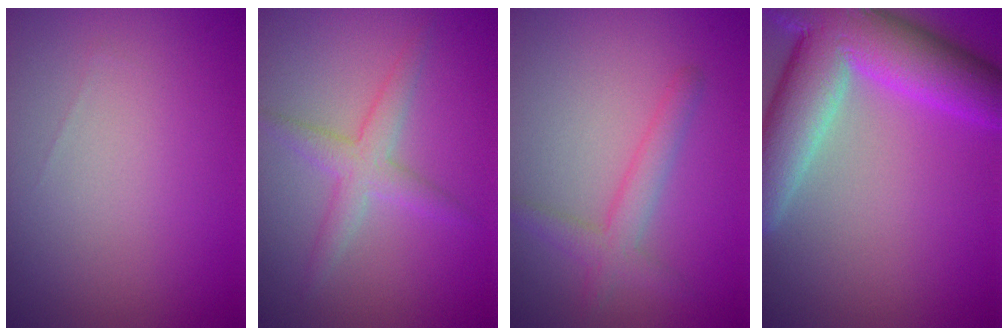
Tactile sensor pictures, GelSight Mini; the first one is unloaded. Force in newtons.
{"total": 2.7, "press": 2.7, "slide": 0.1}
{"total": 2.0, "press": 2.0, "slide": 0.1}
{"total": 12.3, "press": 12.2, "slide": 1.1}